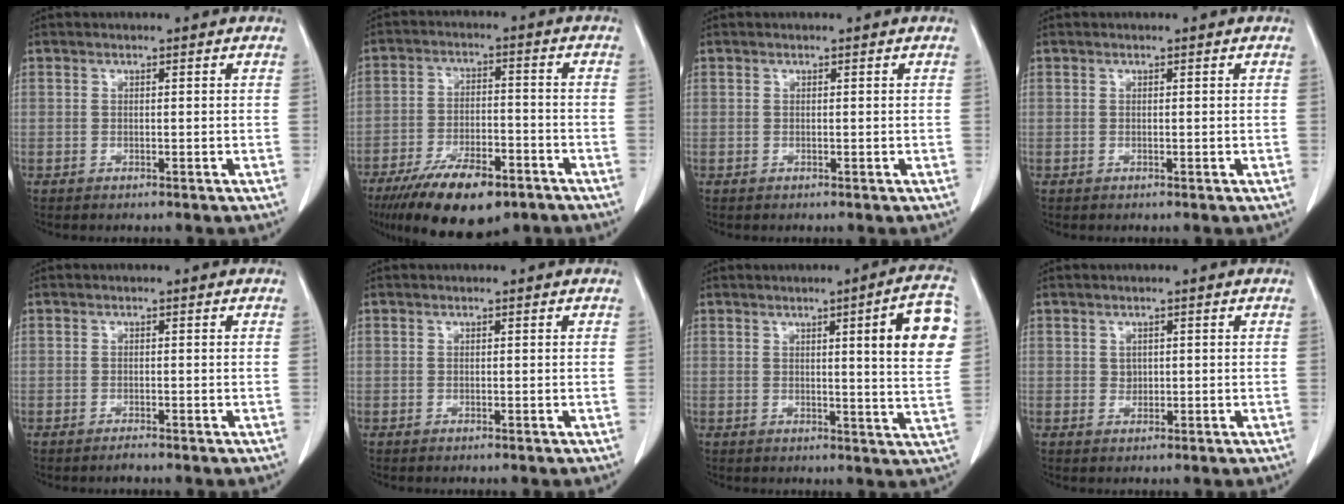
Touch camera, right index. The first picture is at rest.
{"total": 13.9, "force": [-9.4, 4.8, 9.1], "torque": [-0.156, -0.011, -0.154]}
{"total": 0.0}
{"total": 0.0}
{"total": 0.9, "force": [-0.8, -0.1, 0.4], "torque": [-0.009, -0.002, -0.011]}
{"total": 0.0}
{"total": 10.3, "force": [2.9, 0.5, 9.9], "torque": [-0.115, -0.002, 0.027]}
{"total": 1.1, "force": [0.2, 0.9, 0.5], "torque": [-0.007, -0.001, 0.006]}